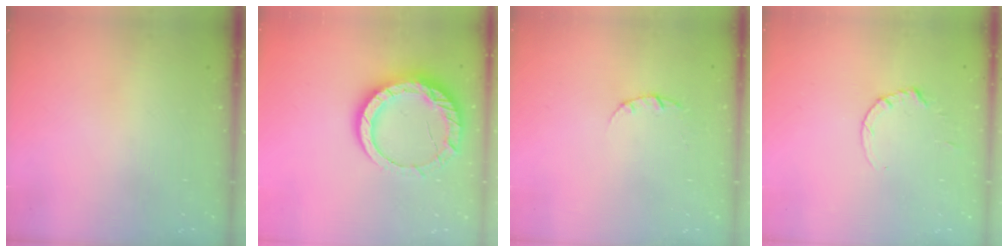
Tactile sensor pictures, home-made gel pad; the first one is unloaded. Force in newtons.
{"total": 14.3, "press": 14.3, "slide": 1.3}
{"total": 3.2, "press": 3.1, "slide": 0.4}
{"total": 1.8, "press": 1.7, "slide": 0.2}